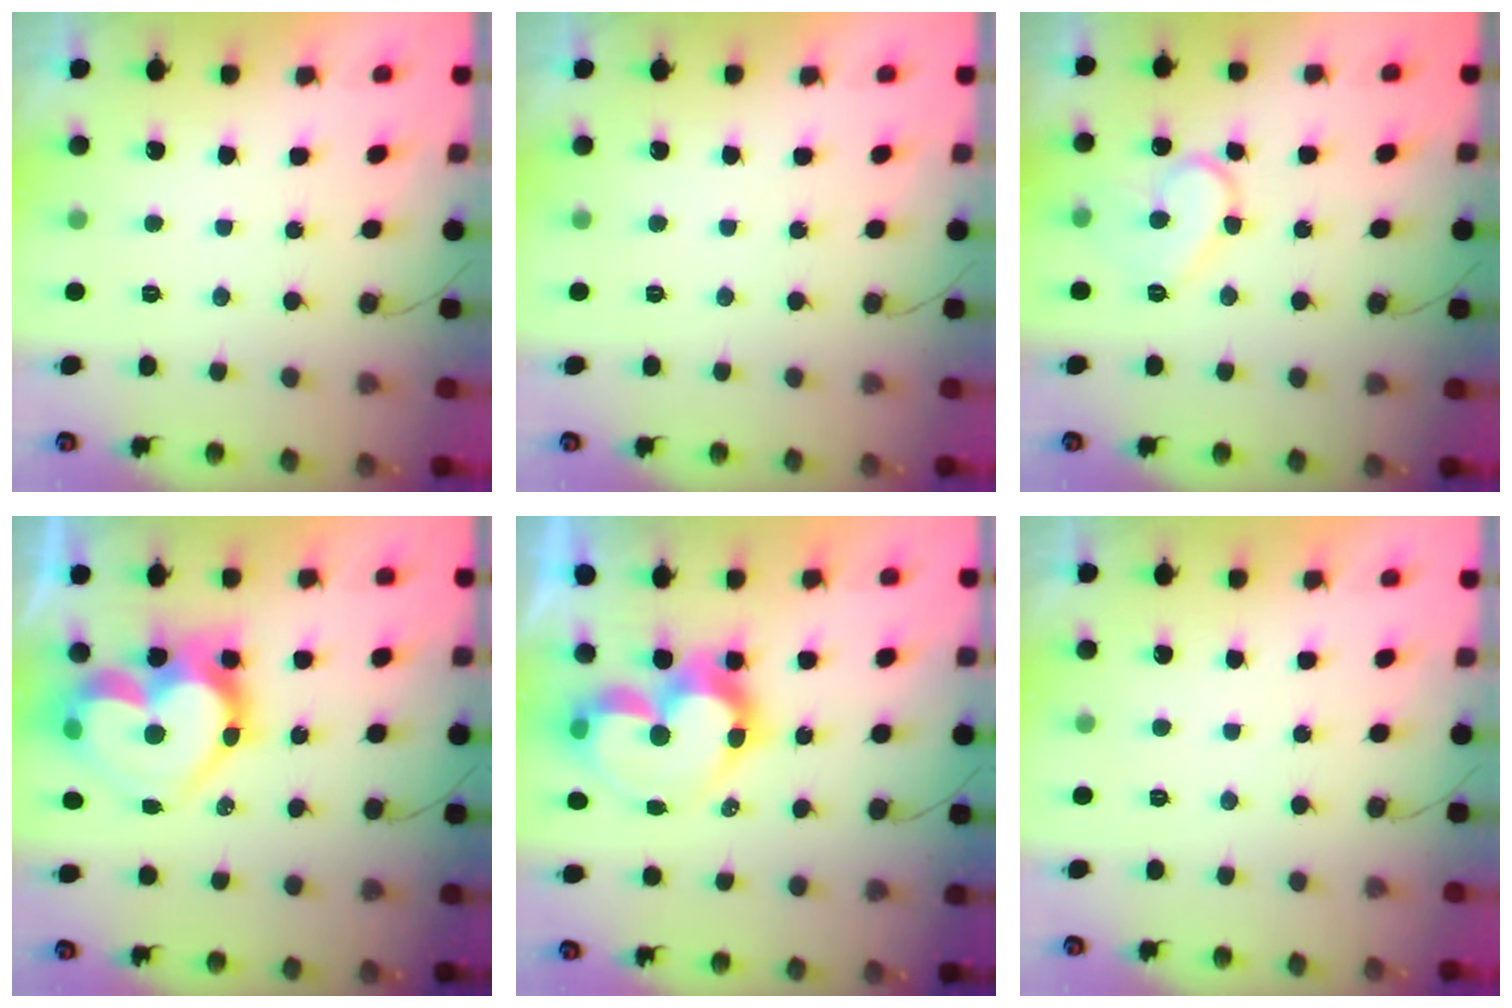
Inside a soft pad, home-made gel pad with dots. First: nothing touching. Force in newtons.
{"total": 0.0}
{"total": 12.0, "press": 11.9, "slide": 1.0}
{"total": 20.6, "press": 20.5, "slide": 1.6}
{"total": 12.9, "press": 12.8, "slide": 1.5}
{"total": 1.8, "press": 1.8, "slide": 0.0}